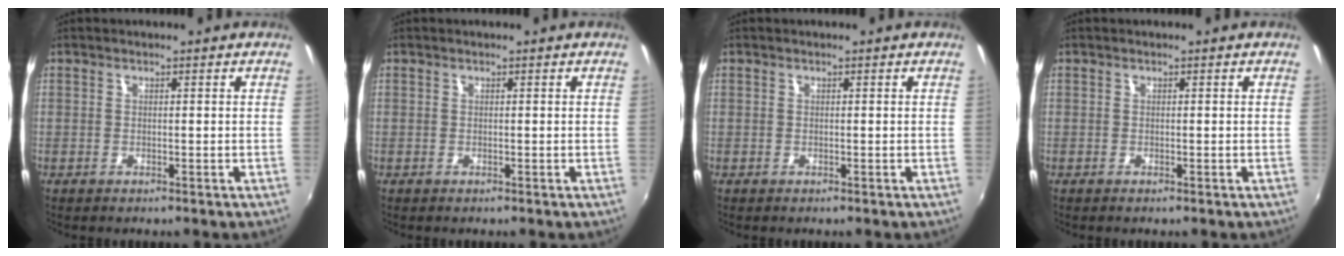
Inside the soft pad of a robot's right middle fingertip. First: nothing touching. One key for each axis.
{"total": 0.0}
{"total": 0.0}
{"total": 0.0}